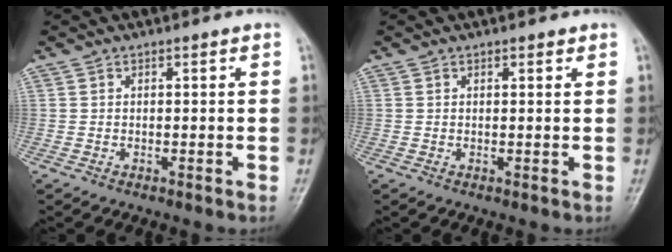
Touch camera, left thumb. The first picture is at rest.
{"total": 0.9, "force": [0.6, 0.4, 0.5], "torque": [-0.006, -0.002, 0.006]}